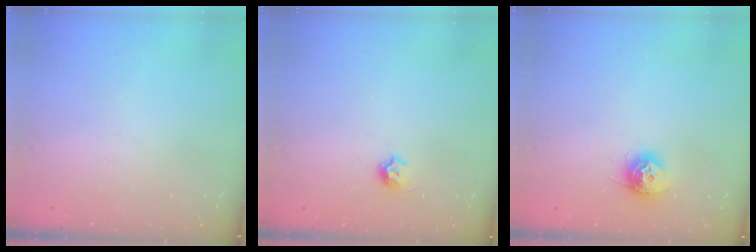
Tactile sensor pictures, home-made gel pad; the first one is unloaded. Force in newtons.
{"total": 5.0, "press": 4.9, "slide": 0.7}
{"total": 9.5, "press": 9.5, "slide": 0.4}